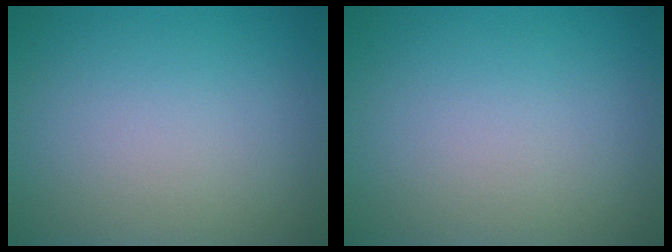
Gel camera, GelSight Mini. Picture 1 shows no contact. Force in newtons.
{"total": 0.0}